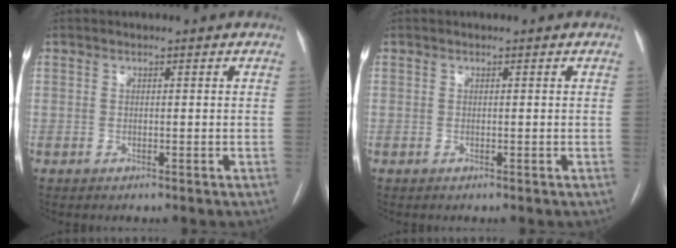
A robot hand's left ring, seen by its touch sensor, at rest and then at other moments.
{"total": 0.0}